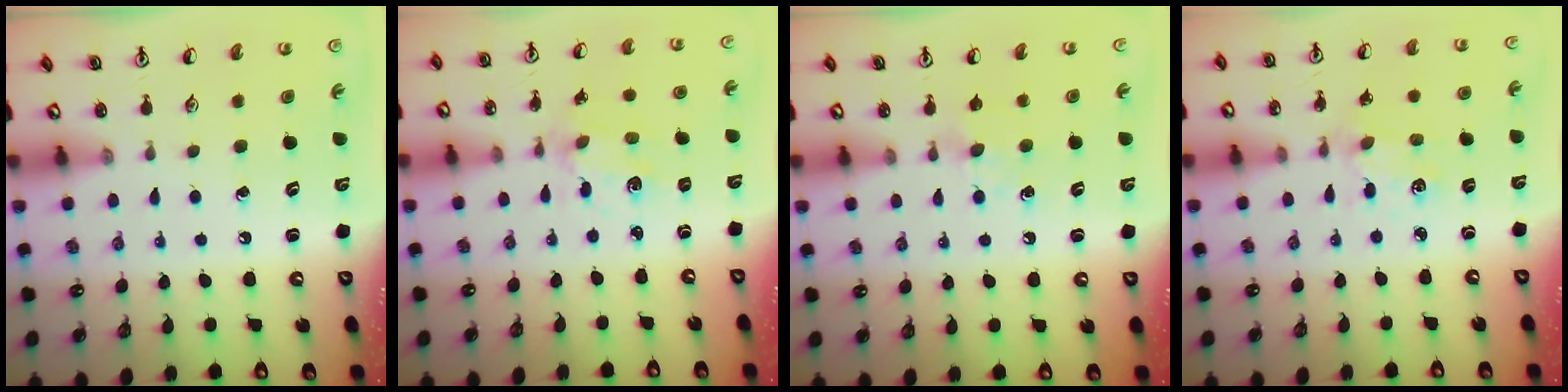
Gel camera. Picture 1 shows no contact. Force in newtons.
{"total": 1.9, "press": 1.9, "slide": 0.5}
{"total": 5.6, "press": 5.6, "slide": 0.7}
{"total": 1.8, "press": 1.8, "slide": 0.2}